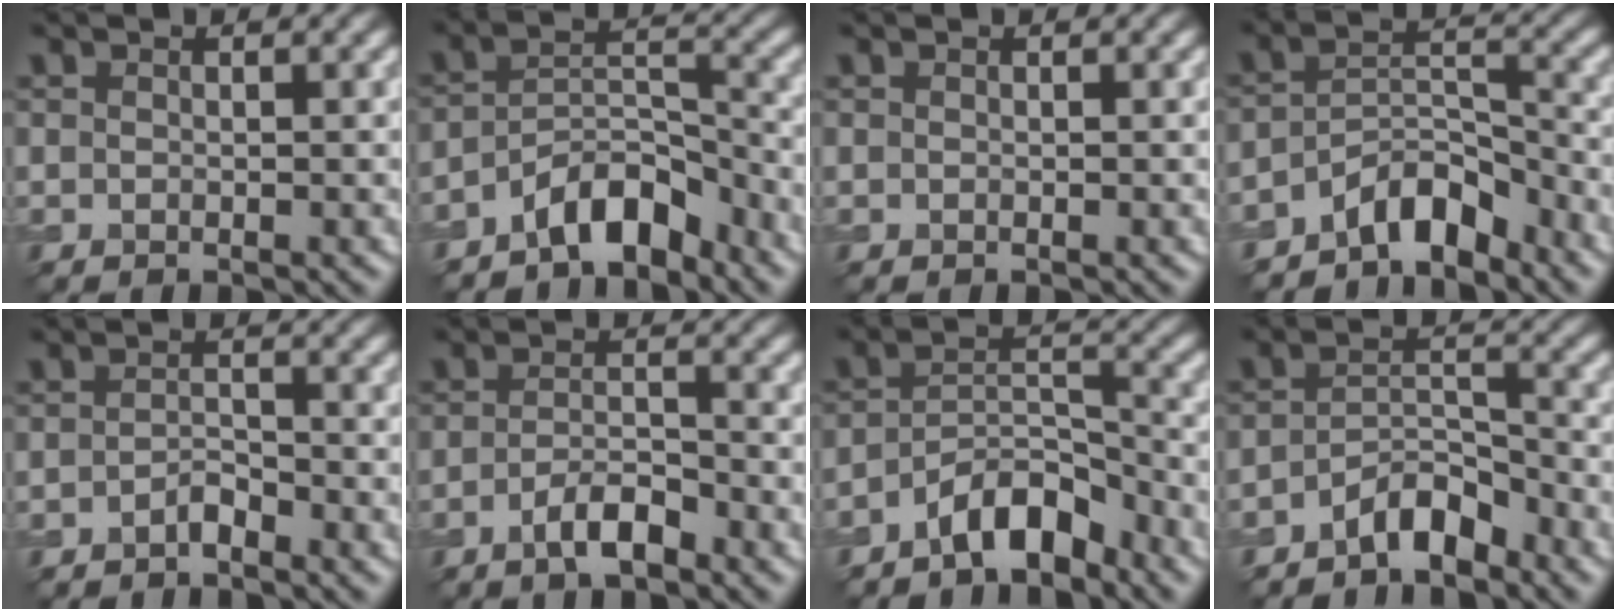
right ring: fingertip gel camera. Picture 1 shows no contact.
{"total": 5.7, "force": [-4.3, 2.2, 3.0], "torque": [-0.040, 0.010, -0.082]}
{"total": 0.0}
{"total": 5.3, "force": [-4.2, 2.1, 2.6], "torque": [-0.033, 0.009, -0.080]}
{"total": 1.4, "force": [-1.1, 0.5, 0.7], "torque": [-0.013, 0.006, -0.022]}
{"total": 3.0, "force": [-1.9, 0.9, 2.1], "torque": [-0.040, 0.007, -0.039]}
{"total": 5.2, "force": [-3.9, 1.9, 2.8], "torque": [-0.041, 0.010, -0.074]}
{"total": 3.7, "force": [-2.9, 1.3, 2.0], "torque": [-0.033, 0.011, -0.056]}